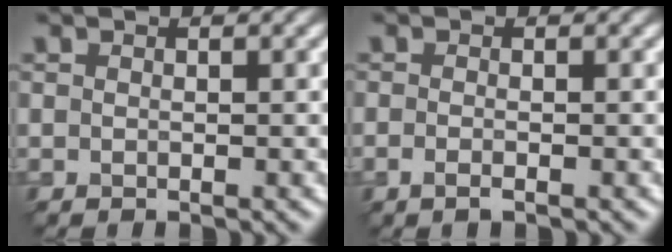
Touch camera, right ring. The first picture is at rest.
{"total": 1.1, "force": [-0.6, 0.3, 0.8], "torque": [-0.015, -0.004, -0.013]}